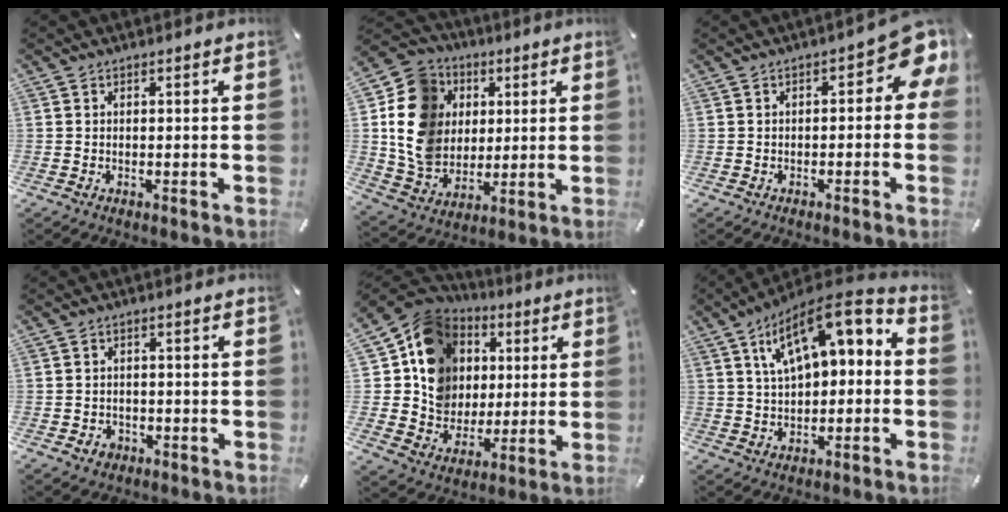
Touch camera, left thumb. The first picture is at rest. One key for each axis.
{"total": 14.9, "fx": 2.1, "fy": 13.6, "fz": 5.7, "tx": -0.111, "ty": 0.002, "tz": 0.043}
{"total": 7.5, "fx": 1.8, "fy": 3.6, "fz": 6.4, "tx": -0.075, "ty": -0.019, "tz": 0.025}
{"total": 2.5, "fx": -1.2, "fy": 2.2, "fz": 0.6, "tx": -0.013, "ty": 0.006, "tz": -0.025}
{"total": 16.6, "fx": 3.7, "fy": 15.0, "fz": 6.1, "tx": -0.120, "ty": -0.019, "tz": 0.081}
{"total": 13.2, "fx": 6.1, "fy": 7.0, "fz": 9.4, "tx": -0.153, "ty": -0.029, "tz": 0.109}